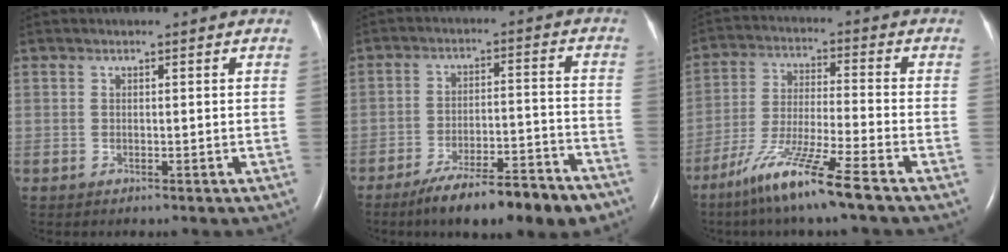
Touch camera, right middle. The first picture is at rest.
{"total": 13.7, "force": [-10.5, 2.3, 8.6], "torque": [-0.115, -0.001, -0.162]}
{"total": 11.5, "force": [-7.8, -0.8, 8.4], "torque": [-0.171, -0.038, -0.149]}